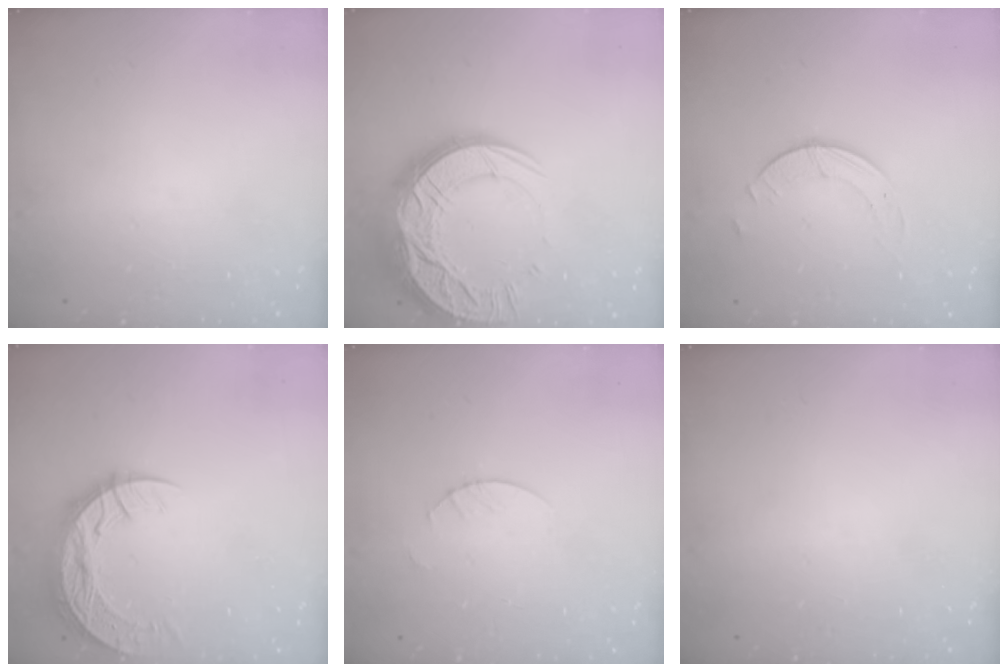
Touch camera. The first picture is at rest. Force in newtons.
{"total": 22.3, "press": 22.2, "slide": 1.9}
{"total": 1.8, "press": 1.8, "slide": 0.2}
{"total": 12.6, "press": 12.6, "slide": 0.9}
{"total": 1.8, "press": 1.8, "slide": 0.2}
{"total": 0.0}